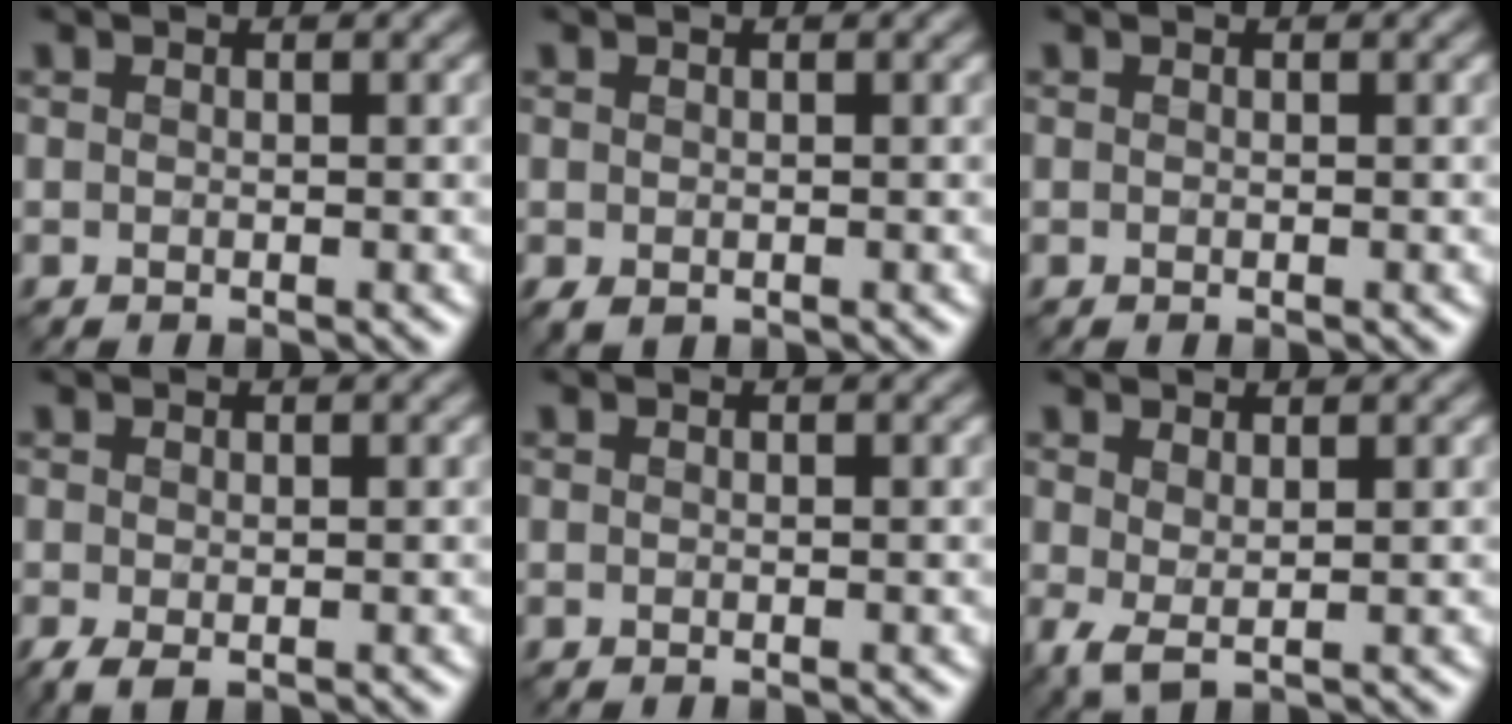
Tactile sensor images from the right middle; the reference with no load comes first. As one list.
[{"total": 1.0, "force": [-0.2, 0.7, 0.6], "torque": [-0.017, 0.000, -0.001]}, {"total": 0.0}, {"total": 1.5, "force": [-0.6, 0.8, 1.1], "torque": [-0.031, -0.006, -0.009]}, {"total": 0.0}, {"total": 1.9, "force": [0.5, 0.8, 1.7], "torque": [-0.045, -0.003, 0.010]}]